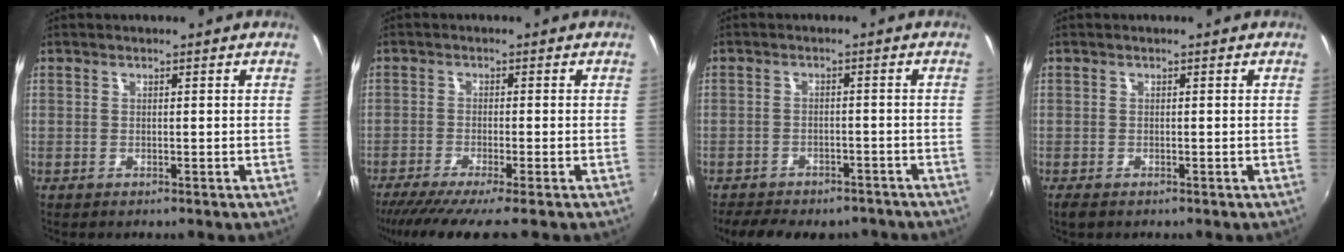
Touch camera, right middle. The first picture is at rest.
{"total": 7.7, "force": [-6.1, -0.9, 4.6], "torque": [-0.099, -0.035, -0.106]}
{"total": 14.1, "force": [-11.5, 5.4, 6.0], "torque": [-0.130, -0.018, -0.156]}
{"total": 1.8, "force": [-1.3, 0.8, 1.1], "torque": [-0.023, -0.009, -0.020]}